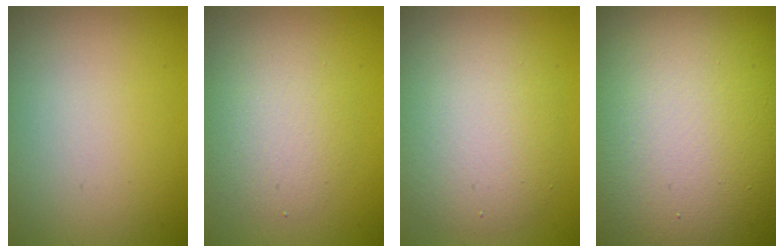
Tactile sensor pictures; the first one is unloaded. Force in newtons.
{"total": 3.3, "press": 3.3, "slide": 0.2}
{"total": 5.6, "press": 5.6, "slide": 0.5}
{"total": 27.3, "press": 27.3, "slide": 1.3}